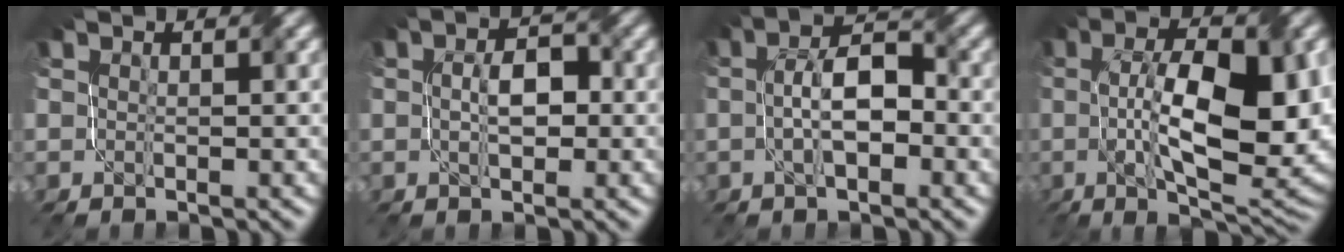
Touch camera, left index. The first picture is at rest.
{"total": 3.1, "force": [-0.1, 1.6, 2.7], "torque": [-0.047, 0.007, 0.000]}
{"total": 5.0, "force": [-0.7, 2.2, 4.5], "torque": [-0.079, 0.013, -0.012]}
{"total": 13.1, "force": [-0.1, 5.0, 12.1], "torque": [-0.187, 0.003, 0.006]}